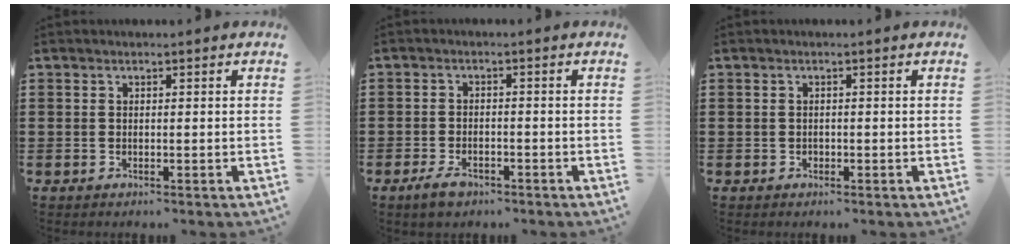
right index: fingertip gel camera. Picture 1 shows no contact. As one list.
[{"total": 2.5, "force": [-1.8, 1.1, 1.3], "torque": [-0.031, 0.001, -0.038]}, {"total": 0.6, "force": [-0.2, 0.5, 0.2], "torque": [-0.006, 0.002, -0.005]}]